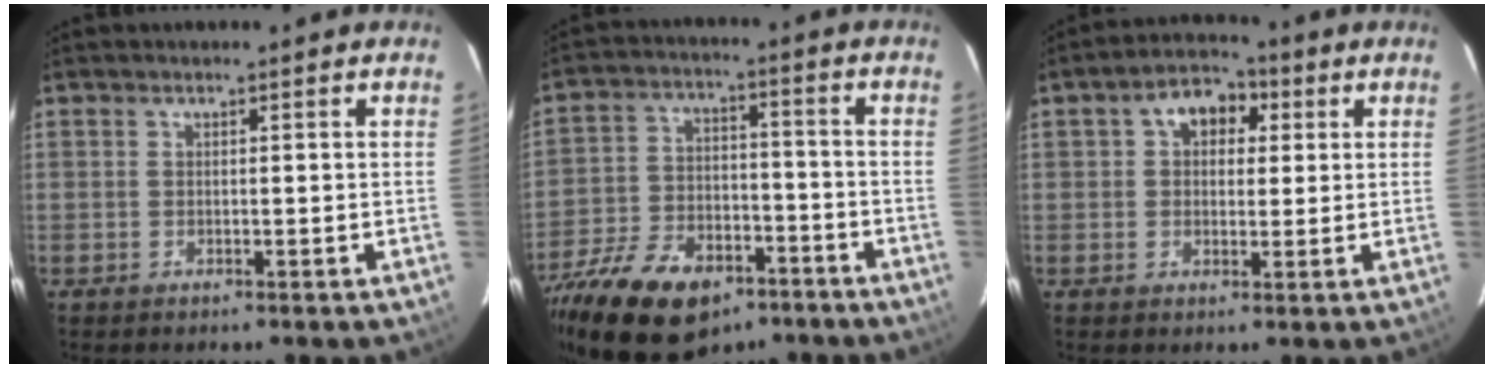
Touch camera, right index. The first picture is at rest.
{"total": 21.2, "force": [-13.5, 11.8, 11.2], "torque": [-0.247, -0.012, -0.212]}
{"total": 7.1, "force": [2.2, 5.1, 4.5], "torque": [-0.070, 0.028, 0.034]}